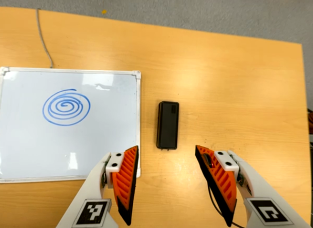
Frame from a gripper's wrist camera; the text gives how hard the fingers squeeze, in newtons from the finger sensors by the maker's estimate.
{"total": 0.0}